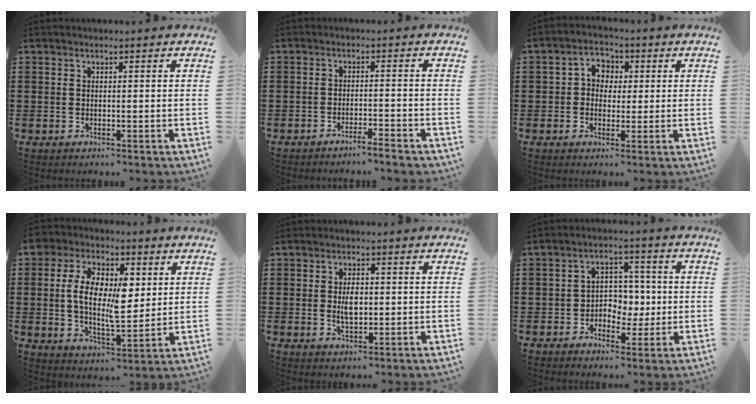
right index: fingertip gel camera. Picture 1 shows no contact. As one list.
[{"total": 2.8, "force": [-2.7, -0.1, 1.0], "torque": [-0.019, -0.002, -0.054]}, {"total": 3.4, "force": [0.1, 3.2, 1.1], "torque": [-0.036, 0.015, -0.004]}, {"total": 10.5, "force": [2.0, 5.7, 8.6], "torque": [-0.178, 0.007, 0.034]}, {"total": 3.7, "force": [0.3, 1.8, 3.3], "torque": [-0.056, -0.002, 0.004]}, {"total": 4.8, "force": [-0.5, 4.4, 1.6], "torque": [-0.032, 0.009, -0.016]}]